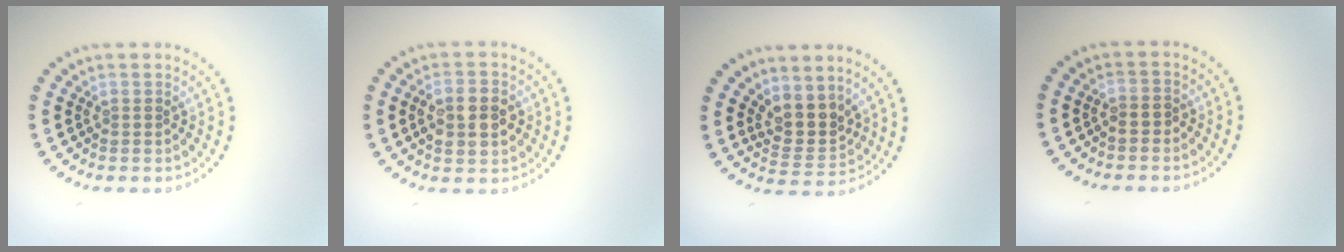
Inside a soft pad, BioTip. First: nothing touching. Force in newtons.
{"total": 4.3, "press": 4.3, "slide": 0.3}
{"total": 3.0, "press": 2.3, "slide": 1.8}
{"total": 0.8, "press": 0.6, "slide": 0.5}